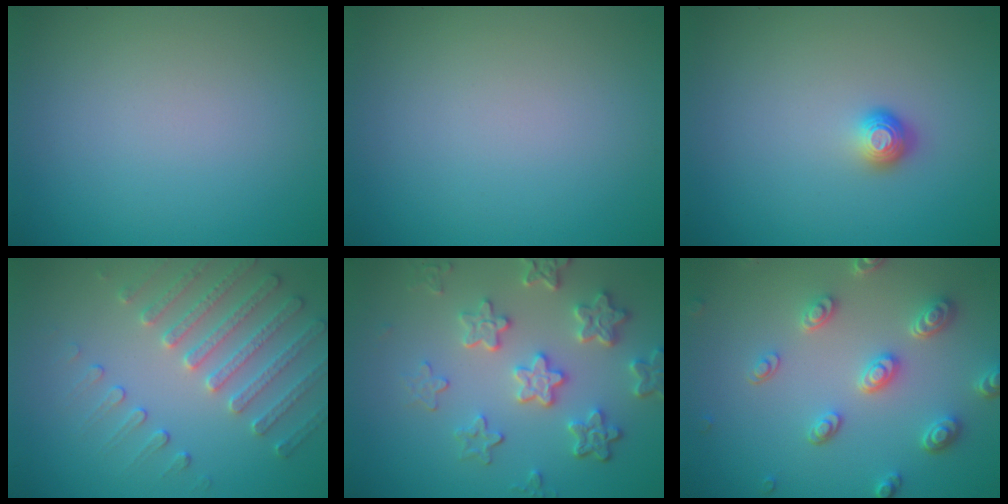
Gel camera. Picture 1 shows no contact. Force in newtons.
{"total": 0.0}
{"total": 1.2, "press": 0.9, "slide": 0.7}
{"total": 3.8, "press": 3.7, "slide": 0.8}
{"total": 5.5, "press": 4.3, "slide": 3.5}
{"total": 4.4, "press": 3.6, "slide": 2.6}